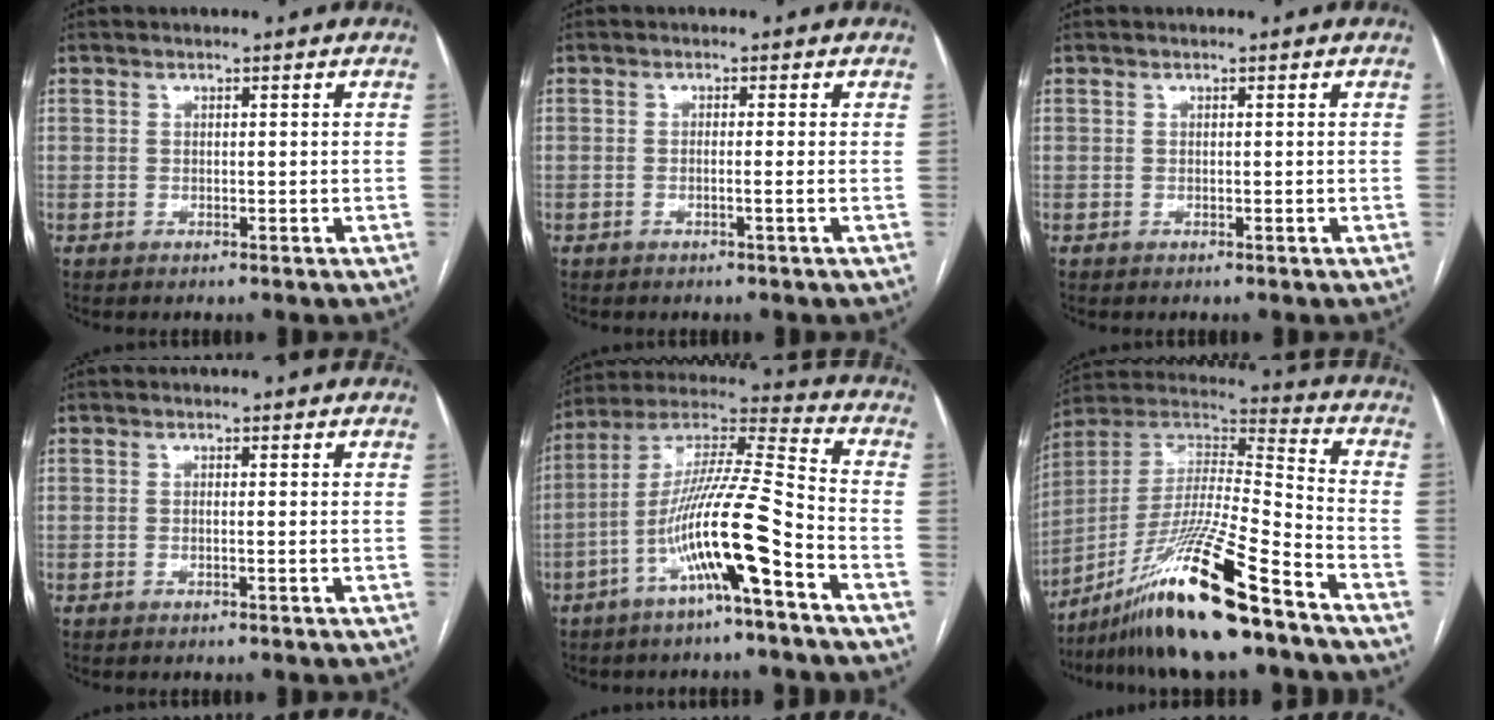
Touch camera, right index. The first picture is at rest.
{"total": 1.0, "force": [-0.4, -0.4, 0.9], "torque": [-0.012, 0.004, -0.009]}
{"total": 0.0}
{"total": 0.5, "force": [-0.2, -0.1, 0.4], "torque": [-0.008, 0.001, -0.006]}
{"total": 15.1, "force": [-6.6, 0.0, 13.6], "torque": [-0.262, 0.003, -0.127]}
{"total": 20.0, "force": [-13.6, 0.1, 14.6], "torque": [-0.297, -0.019, -0.251]}